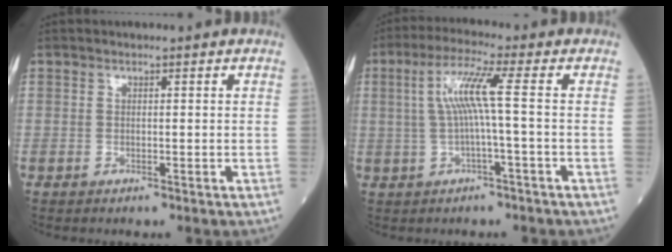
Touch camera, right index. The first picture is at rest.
{"total": 6.9, "force": [0.3, -0.5, 6.9], "torque": [-0.140, 0.017, 0.009]}